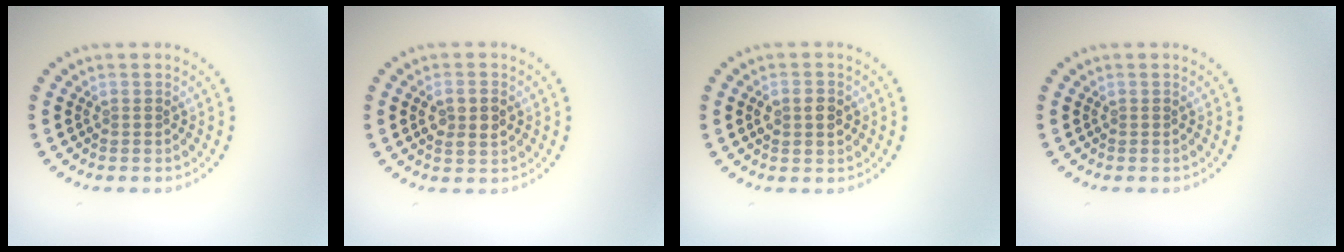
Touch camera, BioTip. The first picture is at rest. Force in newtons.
{"total": 2.5, "press": 2.5, "slide": 0.2}
{"total": 2.9, "press": 2.9, "slide": 0.2}
{"total": 0.0}